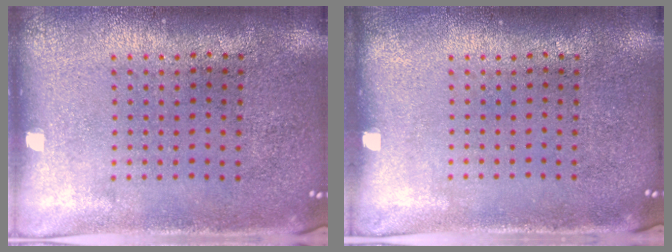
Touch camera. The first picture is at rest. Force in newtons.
{"total": 0.0}